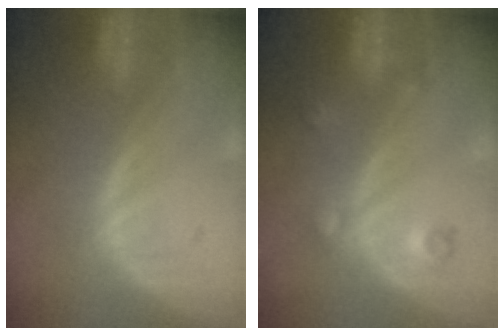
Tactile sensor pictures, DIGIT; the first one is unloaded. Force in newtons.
{"total": 3.5, "press": 3.2, "slide": 1.6}